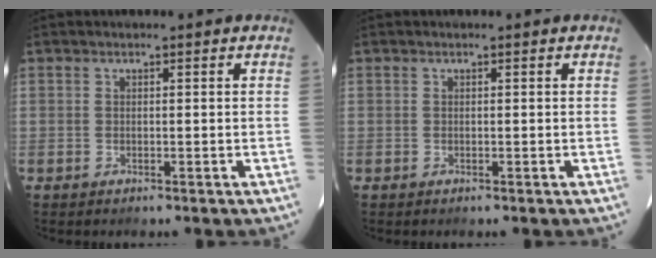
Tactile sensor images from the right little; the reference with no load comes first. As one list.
[{"total": 0.0}]